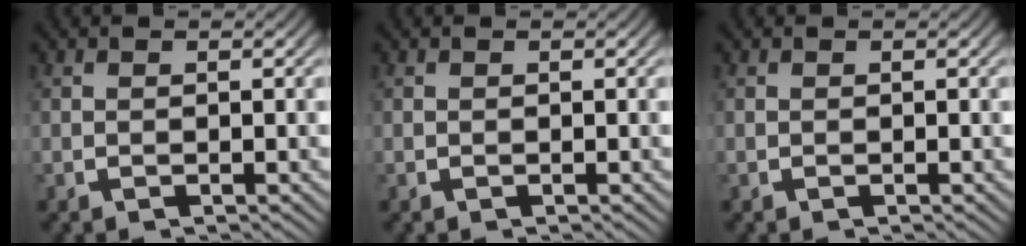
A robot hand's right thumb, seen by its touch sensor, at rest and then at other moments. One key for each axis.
{"total": 0.0}
{"total": 0.0}